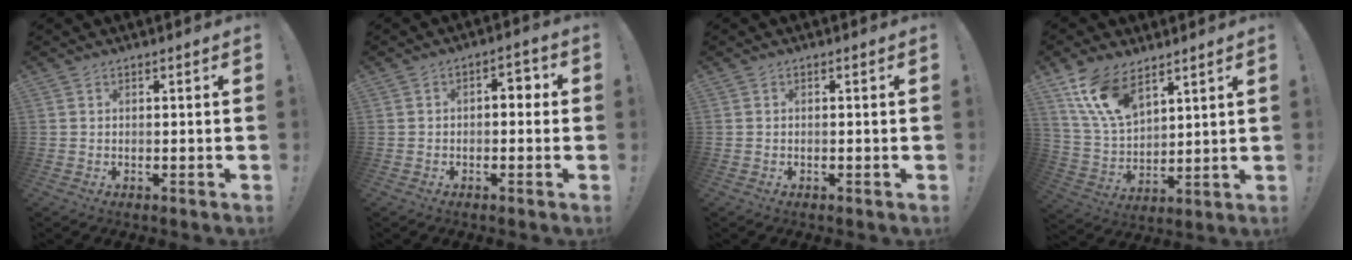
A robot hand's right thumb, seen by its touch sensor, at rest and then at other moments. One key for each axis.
{"total": 3.9, "fx": -0.9, "fy": 2.4, "fz": 2.9, "tx": -0.030, "ty": 0.005, "tz": -0.025}
{"total": 0.0}
{"total": 14.3, "fx": 9.3, "fy": 7.2, "fz": 8.1, "tx": -0.171, "ty": -0.047, "tz": 0.180}